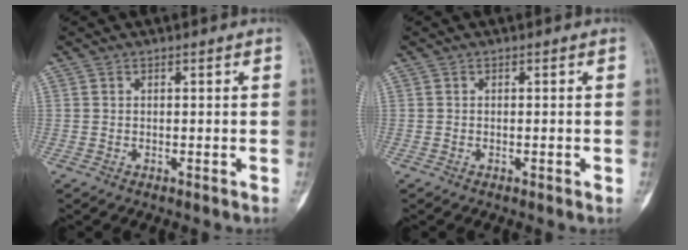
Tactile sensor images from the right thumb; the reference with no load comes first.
{"total": 0.7, "force": [-0.2, 0.2, 0.6], "torque": [-0.010, -0.001, -0.002]}